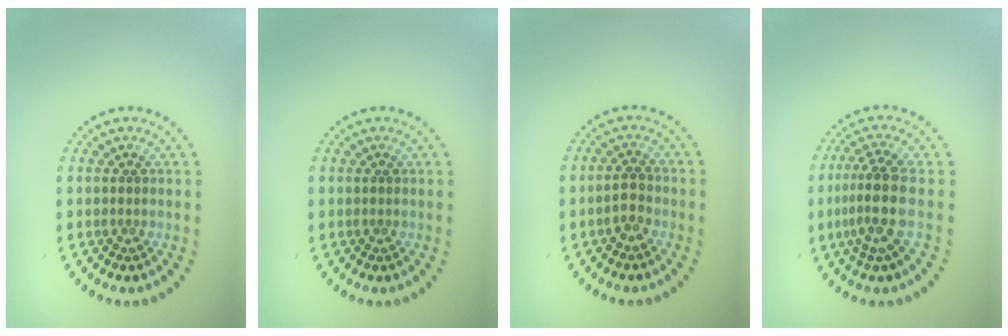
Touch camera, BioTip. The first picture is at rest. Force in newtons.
{"total": 0.0}
{"total": 1.8, "press": 1.7, "slide": 0.5}
{"total": 3.9, "press": 3.2, "slide": 2.3}